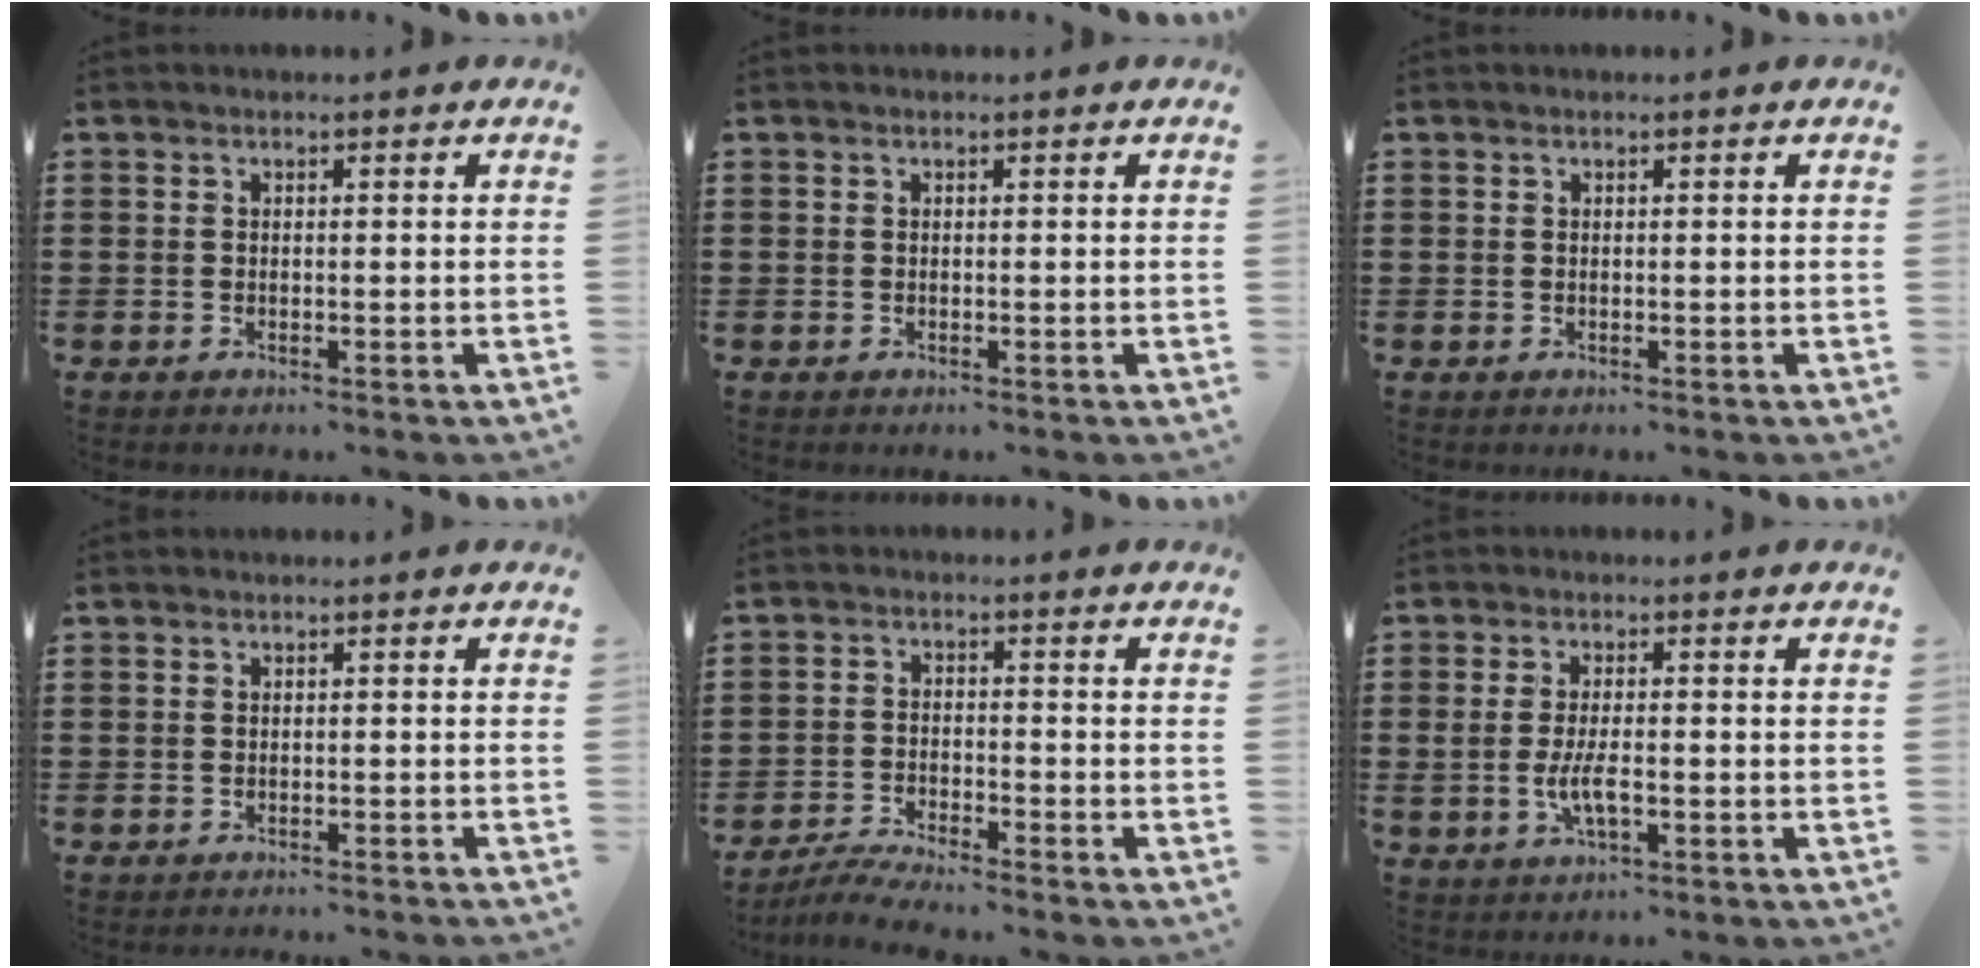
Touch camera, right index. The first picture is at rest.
{"total": 0.0}
{"total": 0.0}
{"total": 0.7, "force": [-0.7, -0.1, 0.0], "torque": [-0.002, -0.001, -0.016]}
{"total": 3.8, "force": [-3.7, -0.2, 0.8], "torque": [-0.023, 0.000, -0.077]}
{"total": 4.5, "force": [-0.9, 1.8, 4.1], "torque": [-0.093, -0.003, -0.022]}